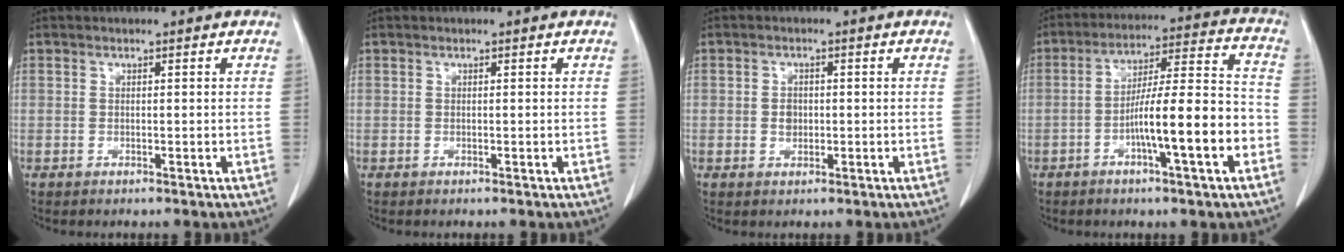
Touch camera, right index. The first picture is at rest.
{"total": 0.0}
{"total": 1.9, "force": [-0.2, 1.4, 1.2], "torque": [-0.021, 0.003, -0.001]}
{"total": 13.6, "force": [-4.6, 0.8, 12.7], "torque": [-0.208, 0.014, -0.074]}